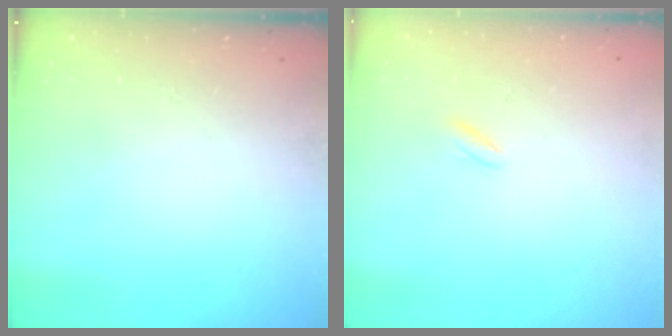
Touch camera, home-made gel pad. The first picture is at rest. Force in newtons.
{"total": 2.0, "press": 1.7, "slide": 0.9}